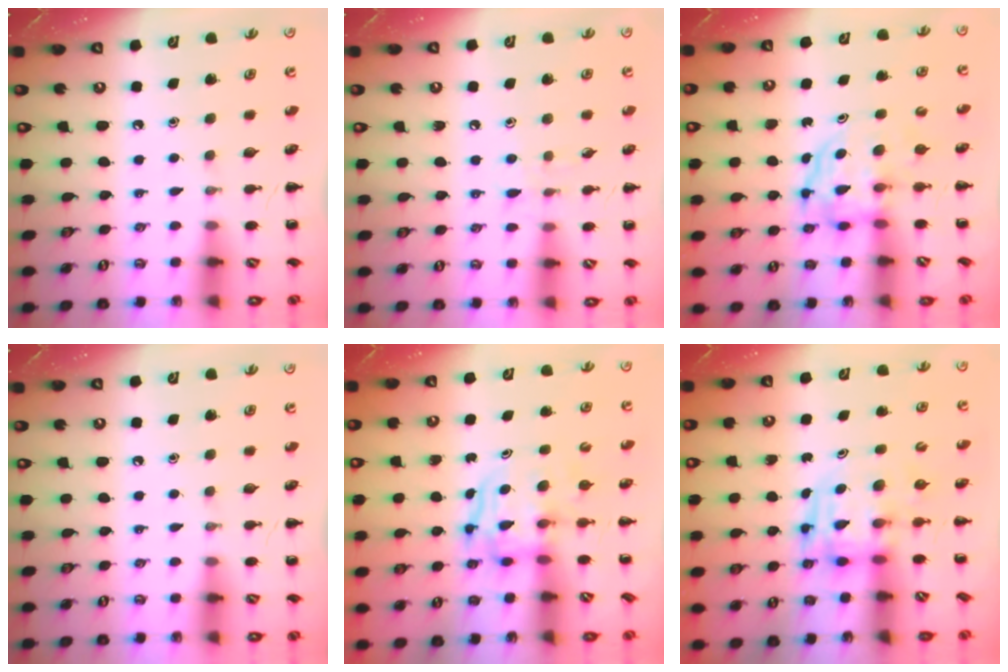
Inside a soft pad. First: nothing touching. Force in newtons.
{"total": 5.9, "press": 5.5, "slide": 2.2}
{"total": 3.7, "press": 3.7, "slide": 0.3}
{"total": 0.0}
{"total": 3.5, "press": 3.4, "slide": 0.3}
{"total": 3.8, "press": 3.7, "slide": 0.7}